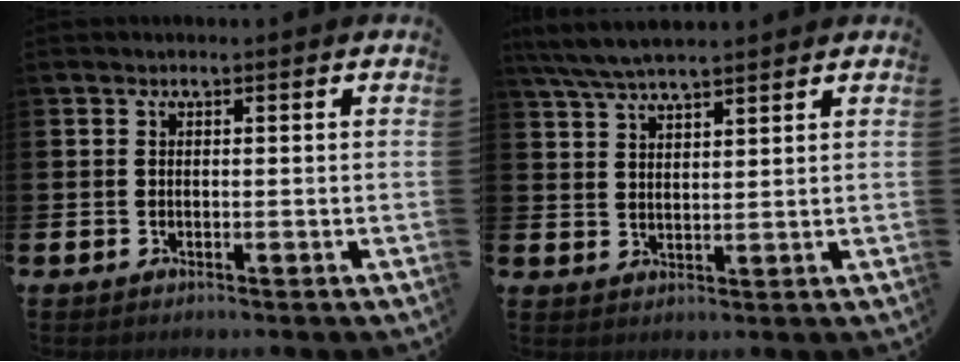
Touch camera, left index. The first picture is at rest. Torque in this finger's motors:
{"motor_torque": [0.70, -0.96, 1.04, 0.21]}